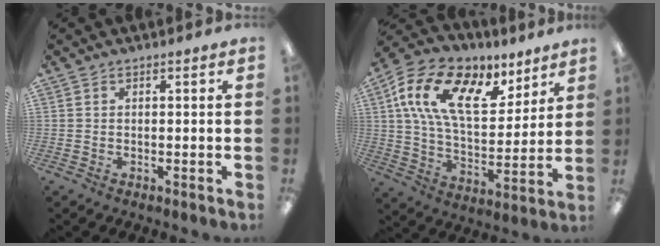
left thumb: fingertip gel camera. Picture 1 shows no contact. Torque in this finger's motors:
{"motor_torque": [1.89, 1.79, 1.35, -1.42, 0.26]}